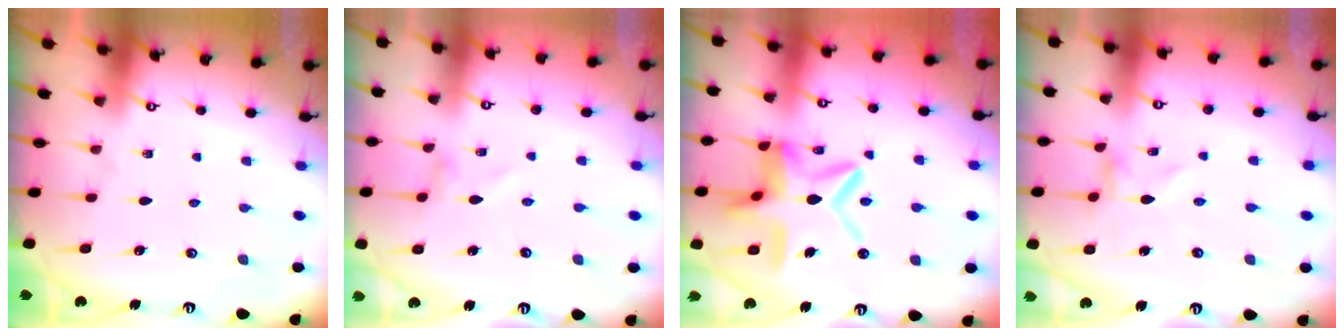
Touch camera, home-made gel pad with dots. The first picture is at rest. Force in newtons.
{"total": 1.4, "press": 1.4, "slide": 0.1}
{"total": 14.3, "press": 14.2, "slide": 1.3}
{"total": 0.0}